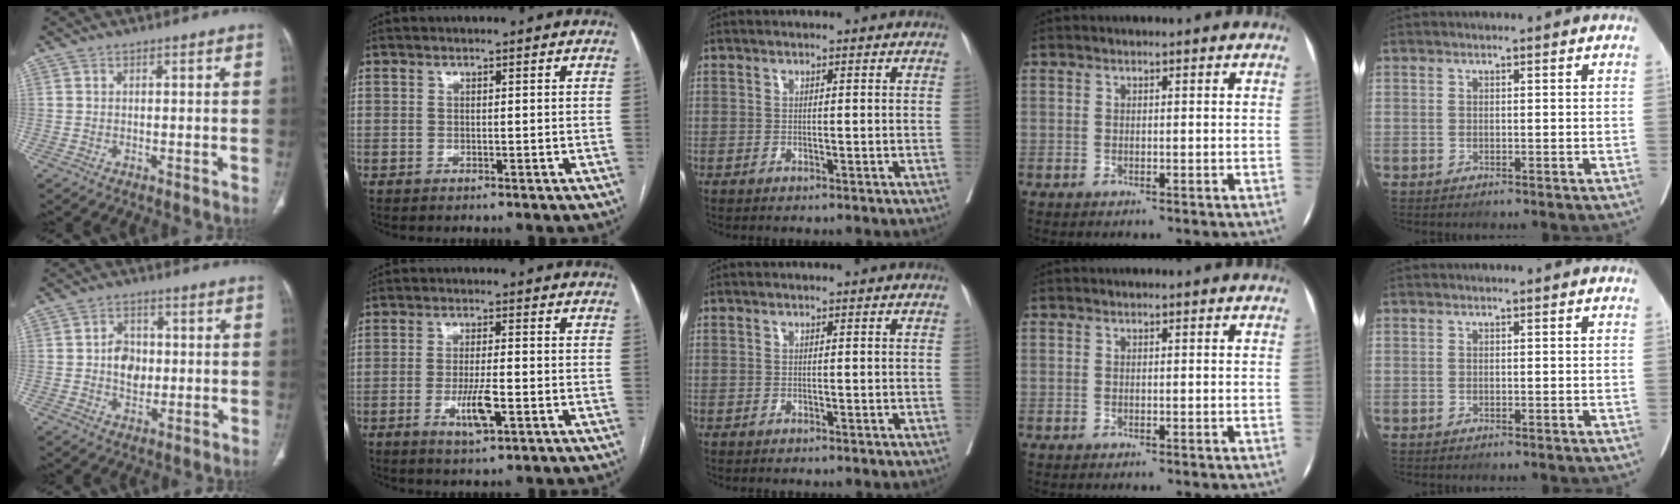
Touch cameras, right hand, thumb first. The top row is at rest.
{"thumb": {"total": 6.1, "force": [0.0, 4.7, 3.9], "torque": [-0.040, 0.004, 0.000]}, "index": {"total": 5.5, "force": [-1.9, 0.9, 5.0], "torque": [-0.096, -0.007, -0.029]}}